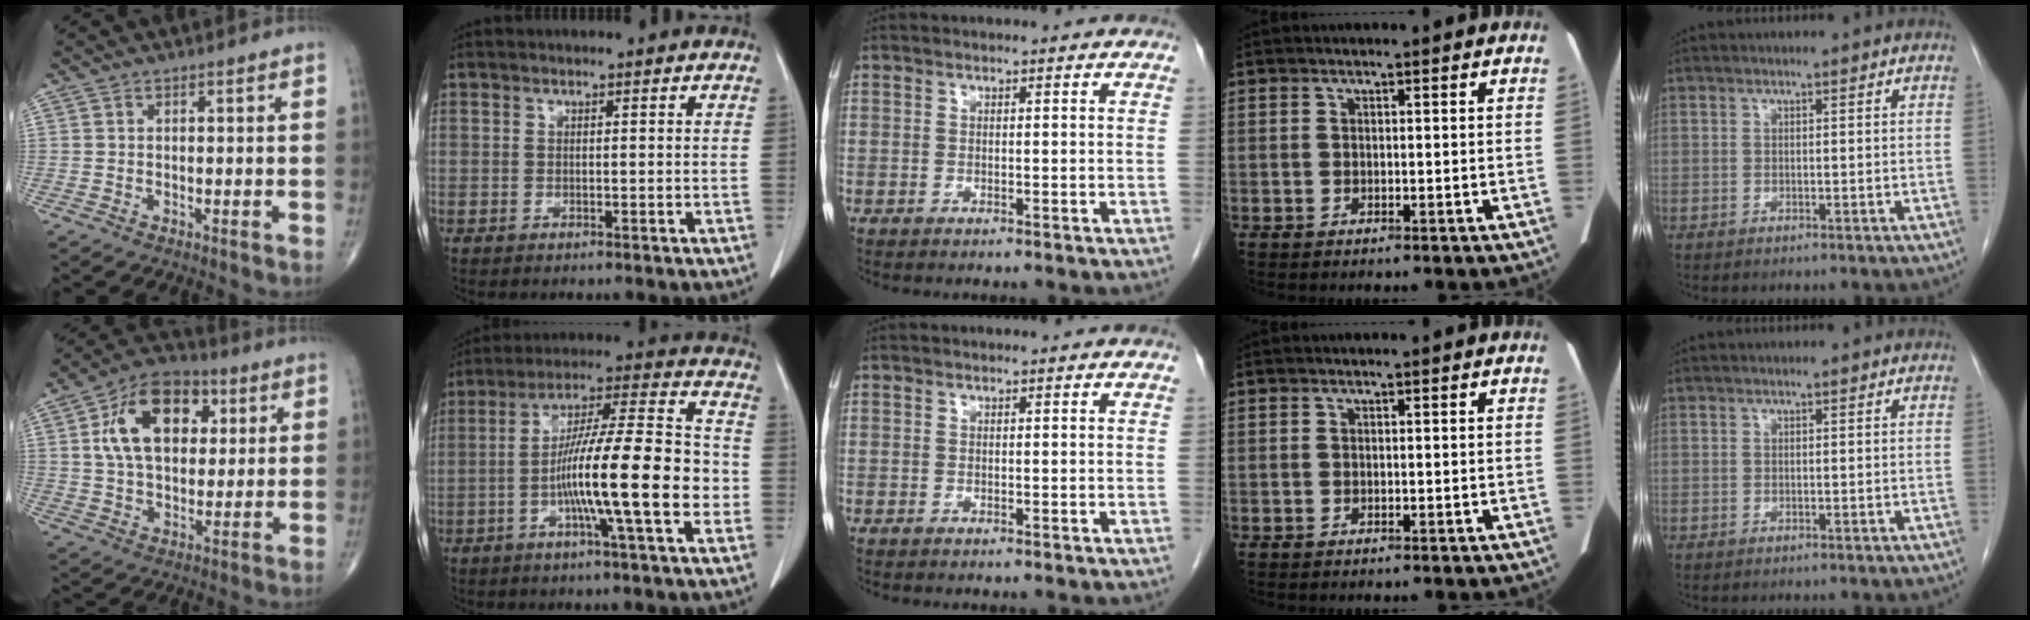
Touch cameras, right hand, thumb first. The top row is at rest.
{"thumb": {"total": 16.9, "force": [4.7, 10.8, 12.1], "torque": [-0.177, 0.004, 0.076]}, "index": {"total": 17.4, "force": [-4.2, 0.8, 16.9], "torque": [-0.278, 0.009, -0.074]}}